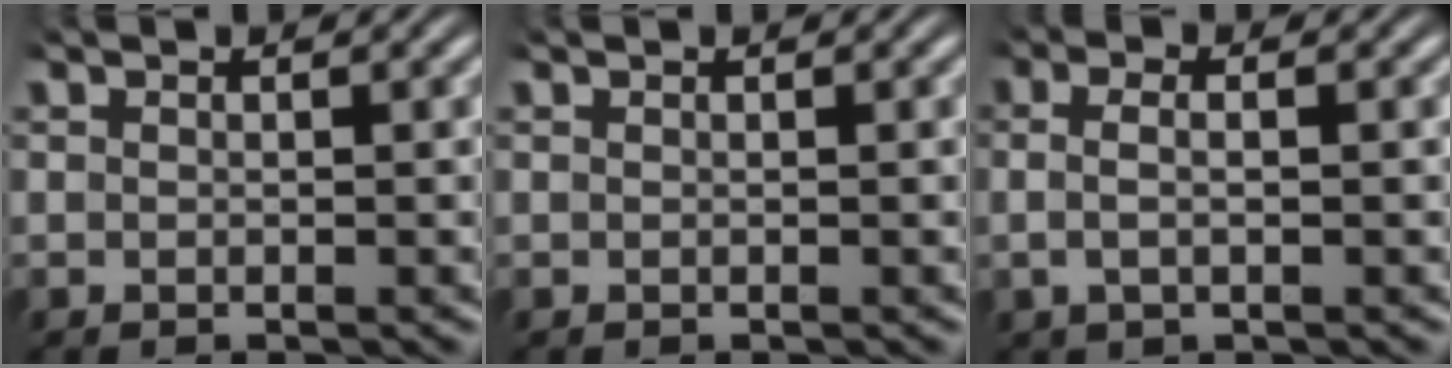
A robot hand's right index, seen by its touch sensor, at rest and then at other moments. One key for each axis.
{"total": 0.0}
{"total": 2.6, "fx": -0.1, "fy": 1.2, "fz": 2.3, "tx": -0.051, "ty": -0.002, "tz": -0.001}